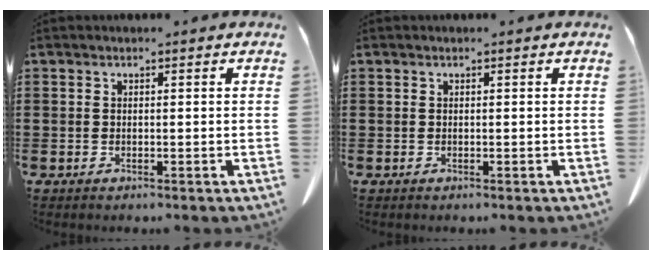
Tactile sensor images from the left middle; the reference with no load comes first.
{"total": 0.0}